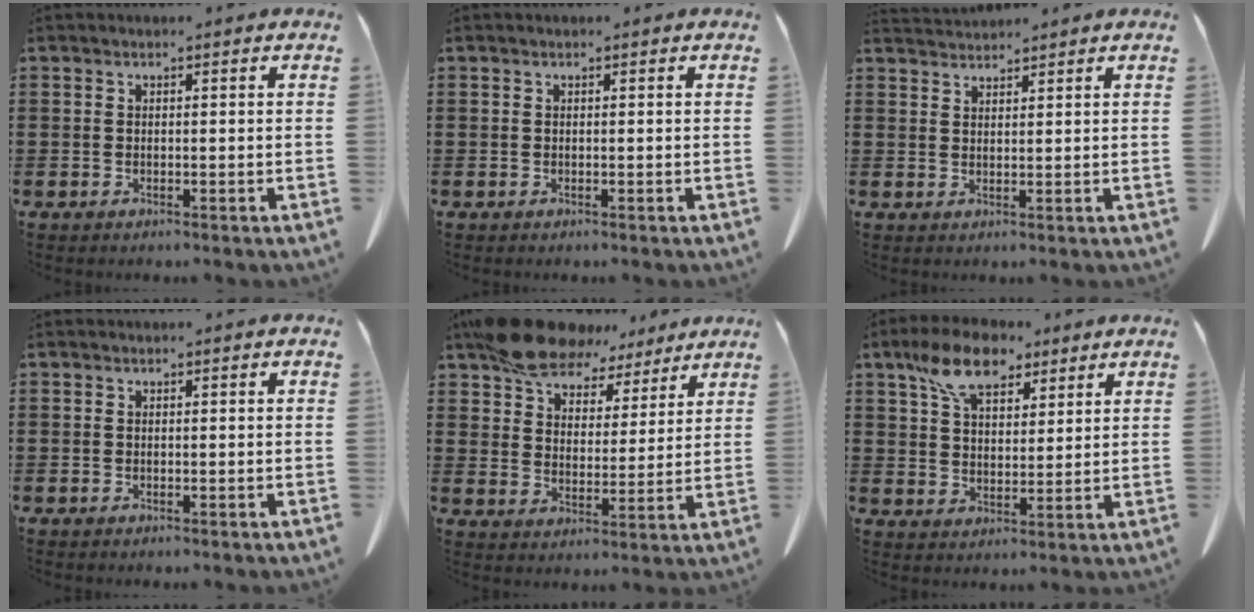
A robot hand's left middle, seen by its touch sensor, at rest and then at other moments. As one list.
[{"total": 0.0}, {"total": 2.0, "force": [2.0, 0.0, -0.1], "torque": [-0.004, -0.002, 0.038]}, {"total": 0.0}, {"total": 11.2, "force": [9.4, 4.8, 3.8], "torque": [-0.097, -0.029, 0.179]}, {"total": 9.4, "force": [6.4, 4.6, 5.2], "torque": [-0.114, 0.002, 0.118]}]